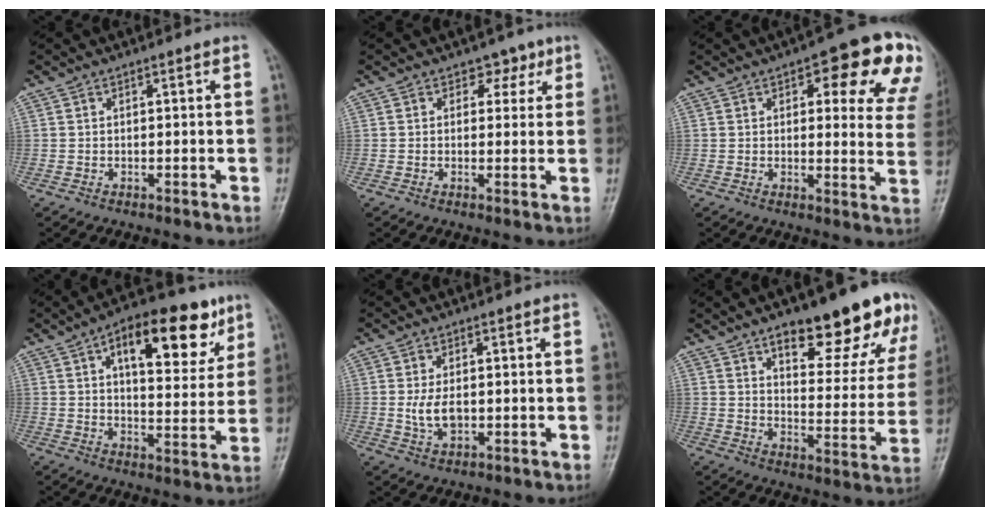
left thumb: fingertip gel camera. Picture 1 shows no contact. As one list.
[{"total": 3.1, "force": [1.6, 2.4, 1.2], "torque": [0.010, -0.005, 0.016]}, {"total": 17.9, "force": [8.7, 6.7, 14.2], "torque": [-0.128, -0.026, 0.093]}, {"total": 17.4, "force": [8.3, 8.1, 12.9], "torque": [-0.134, -0.020, 0.119]}, {"total": 4.6, "force": [-0.2, 2.7, 3.7], "torque": [-0.074, -0.003, -0.001]}, {"total": 20.9, "force": [13.0, 7.6, 14.5], "torque": [-0.130, -0.060, 0.181]}]